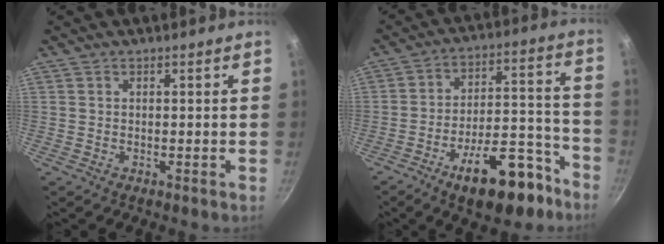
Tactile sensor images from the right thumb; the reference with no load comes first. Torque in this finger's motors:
{"motor_torque": [2.23, 1.36, 1.58, -1.14, 0.10]}